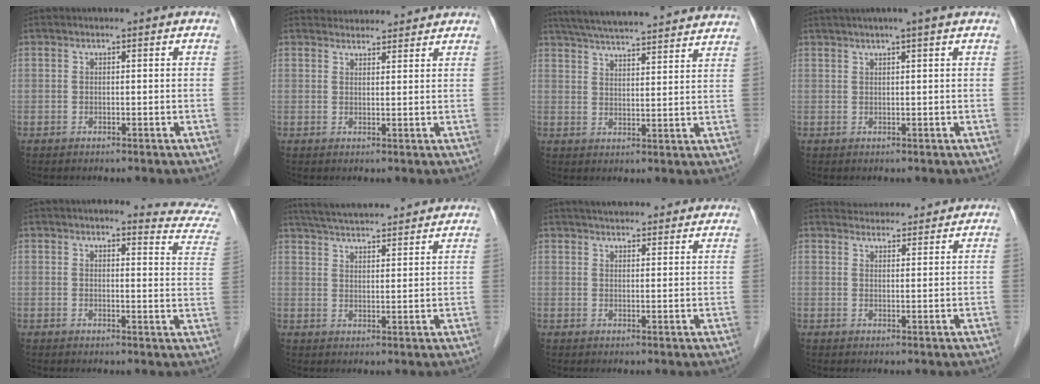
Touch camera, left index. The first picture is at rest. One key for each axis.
{"total": 6.4, "fx": 6.3, "fy": 1.0, "fz": 0.8, "tx": -0.010, "ty": 0.022, "tz": 0.077}
{"total": 24.7, "fx": 22.6, "fy": 2.1, "fz": 9.7, "tx": -0.160, "ty": 0.001, "tz": 0.295}
{"total": 5.0, "fx": 3.8, "fy": -0.8, "fz": 3.3, "tx": -0.047, "ty": 0.022, "tz": 0.056}
{"total": 8.6, "fx": 8.2, "fy": 0.5, "fz": 2.4, "tx": -0.013, "ty": -0.047, "tz": 0.061}
{"total": 17.9, "fx": 16.2, "fy": 2.3, "fz": 7.1, "tx": -0.115, "ty": 0.038, "tz": 0.227}
{"total": 14.3, "fx": 12.9, "fy": 2.9, "fz": 5.5, "tx": -0.063, "ty": 0.031, "tz": 0.160}
{"total": 7.1, "fx": 6.9, "fy": 1.3, "fz": 0.9, "tx": -0.010, "ty": 0.019, "tz": 0.084}